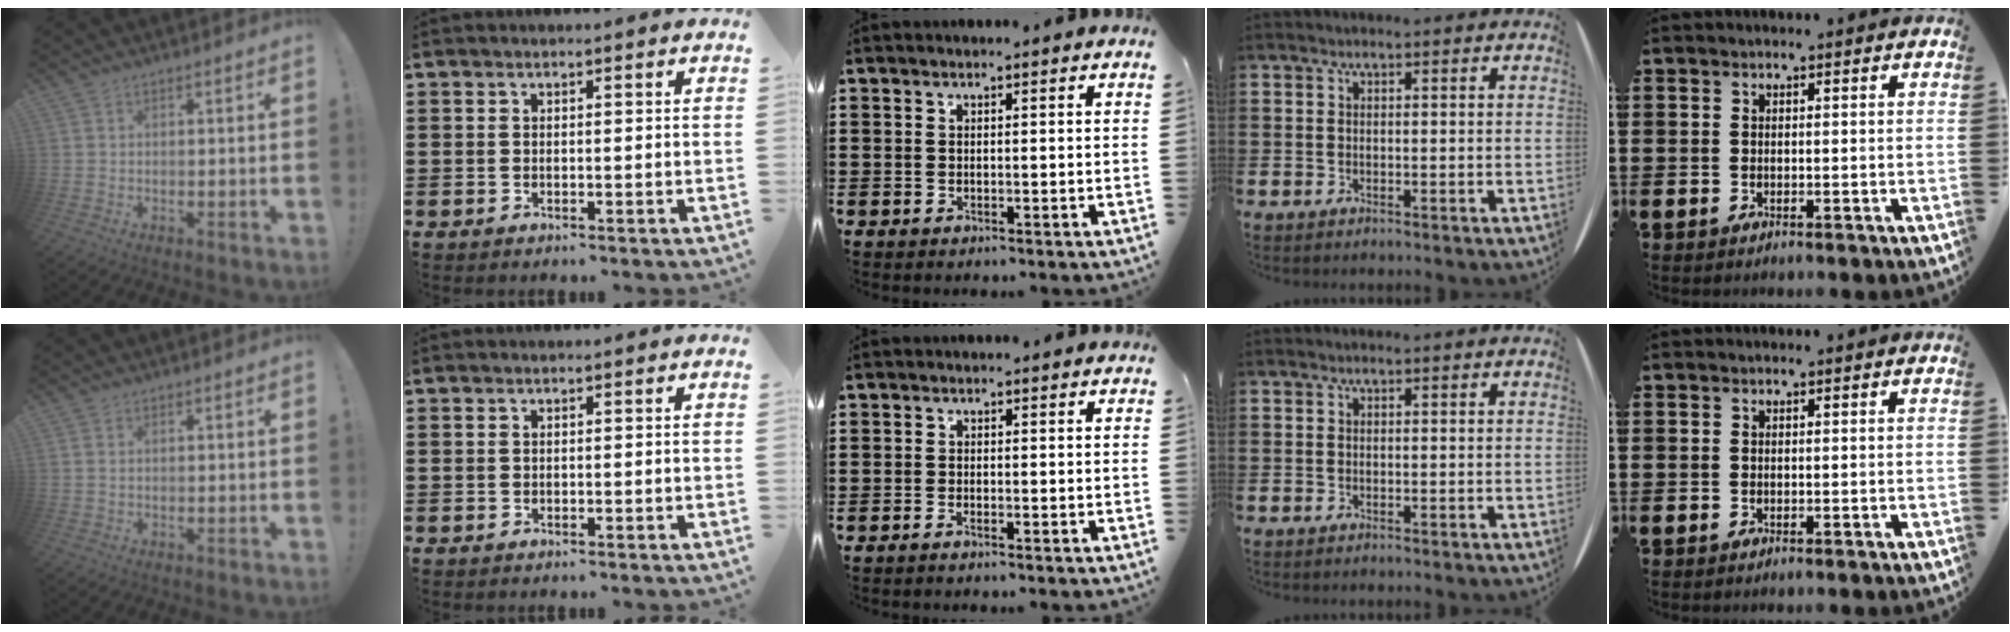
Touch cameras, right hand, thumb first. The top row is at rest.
{"thumb": {"total": 0.7, "force": [0.4, 0.3, 0.5], "torque": [-0.011, 0.002, 0.009]}, "middle": {"total": 0.7, "force": [-0.6, 0.0, 0.3], "torque": [-0.008, -0.002, -0.011]}}